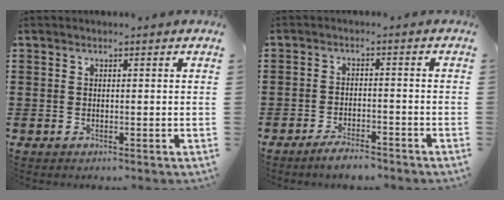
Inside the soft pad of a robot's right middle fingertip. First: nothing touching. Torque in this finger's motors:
{"motor_torque": [1.08, -0.39, 0.09, 0.13]}